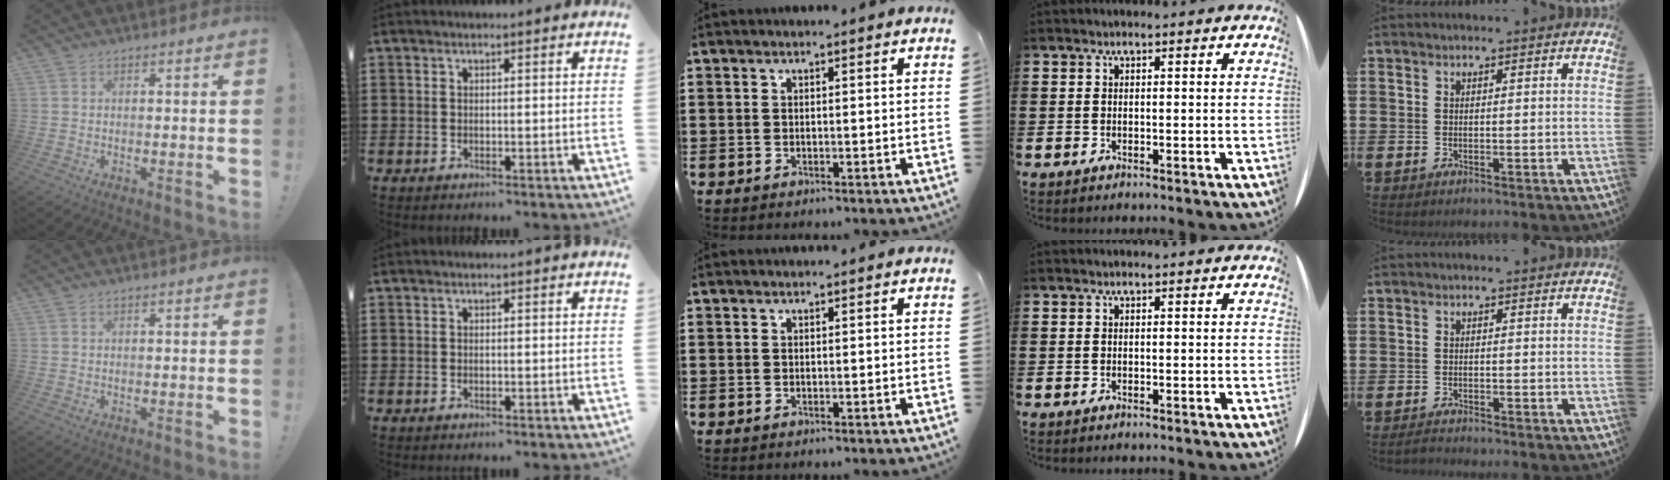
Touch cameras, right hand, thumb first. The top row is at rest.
{"little": {"total": 1.0, "force": [-0.9, 0.1, 0.4], "torque": [-0.009, 0.000, -0.018]}}